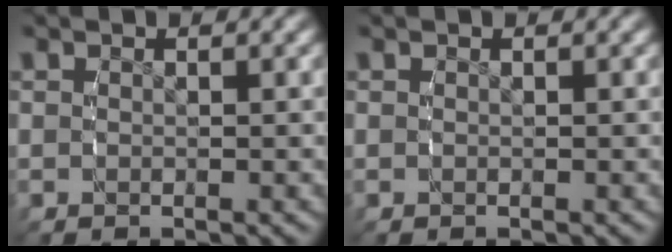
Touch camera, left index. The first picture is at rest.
{"total": 0.0}